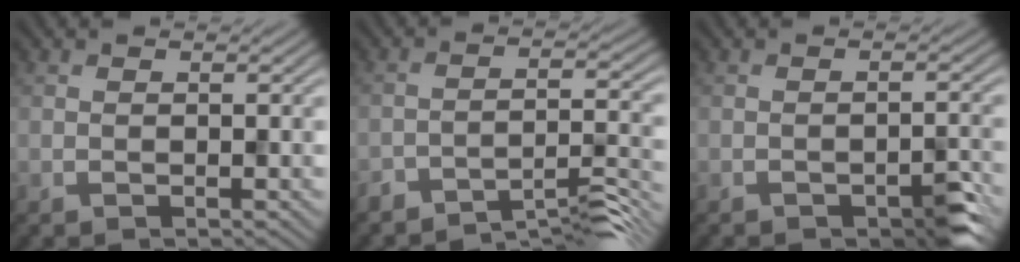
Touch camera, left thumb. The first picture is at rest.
{"total": 6.3, "force": [-5.5, 1.1, 2.8], "torque": [-0.041, 0.006, -0.088]}
{"total": 2.9, "force": [-1.9, 0.8, 2.0], "torque": [-0.027, 0.002, -0.029]}